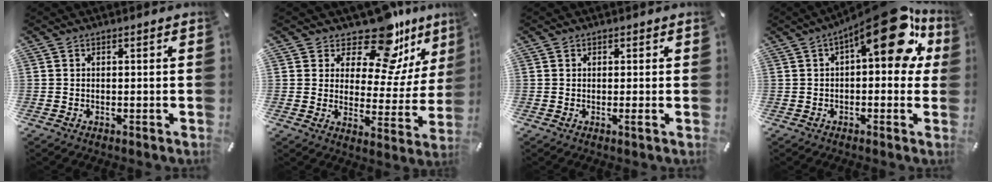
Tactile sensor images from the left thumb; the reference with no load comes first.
{"total": 14.5, "force": [11.8, 5.8, 6.0], "torque": [-0.101, -0.108, 0.201]}
{"total": 0.8, "force": [0.0, 0.1, 0.8], "torque": [-0.015, -0.002, 0.000]}
{"total": 19.0, "force": [7.8, 8.0, 15.4], "torque": [-0.206, -0.045, 0.119]}